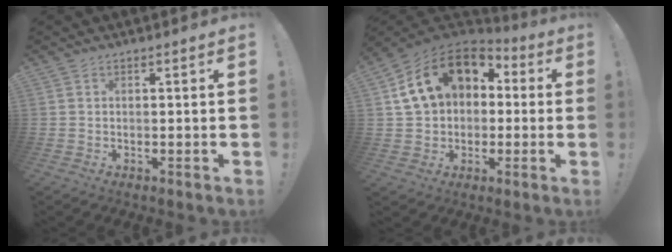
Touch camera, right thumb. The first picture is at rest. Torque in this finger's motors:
{"motor_torque": [2.01, 3.01, 0.97, -0.68, 0.13]}